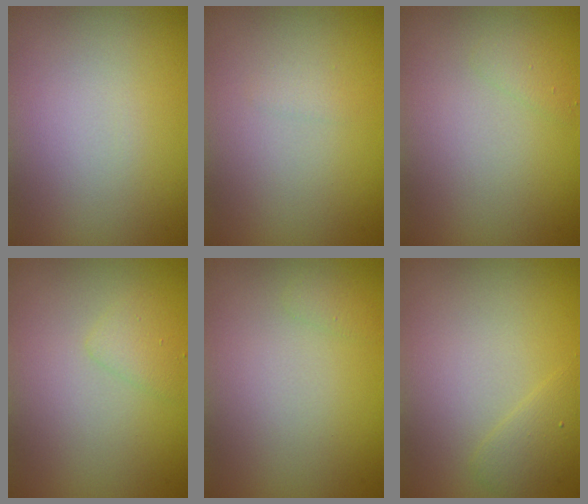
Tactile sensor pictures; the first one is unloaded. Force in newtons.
{"total": 0.5, "press": 0.5, "slide": 0.0}
{"total": 0.8, "press": 0.8, "slide": 0.0}
{"total": 1.3, "press": 1.3, "slide": 0.1}
{"total": 0.6, "press": 0.6, "slide": 0.0}
{"total": 1.5, "press": 1.5, "slide": 0.1}